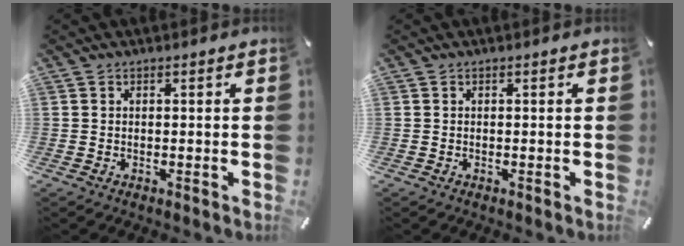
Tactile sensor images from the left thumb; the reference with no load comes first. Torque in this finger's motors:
{"motor_torque": [-0.17, 0.07, -0.08, 0.00, -0.01]}